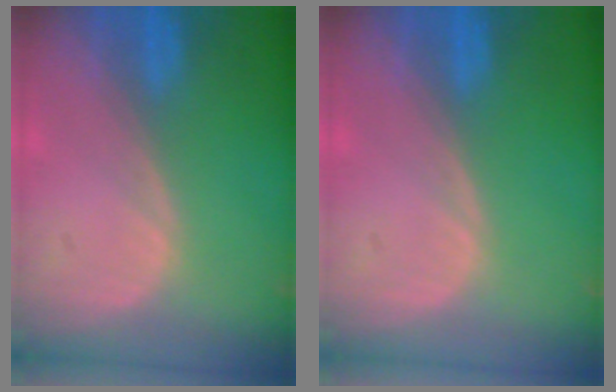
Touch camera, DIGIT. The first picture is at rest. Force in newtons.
{"total": 0.0}